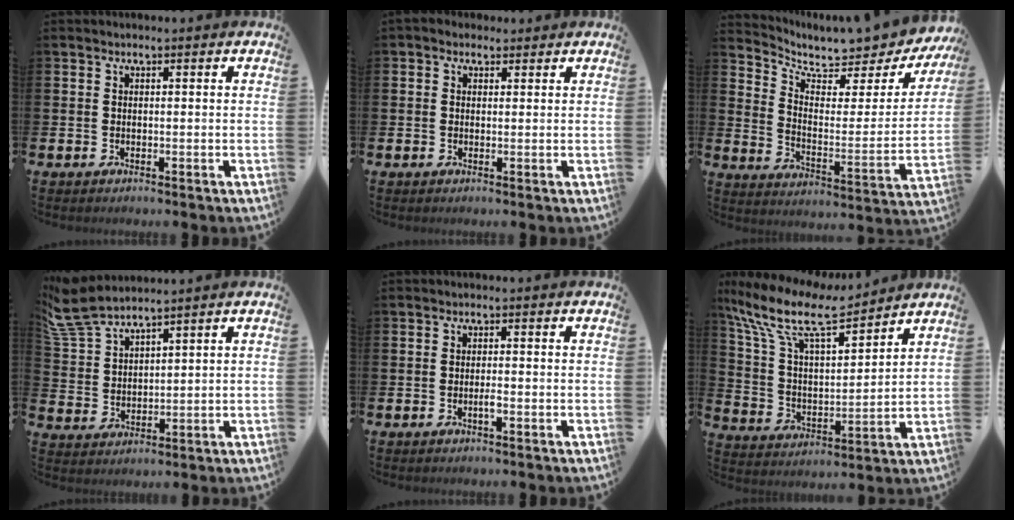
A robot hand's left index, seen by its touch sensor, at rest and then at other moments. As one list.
[{"total": 1.5, "force": [1.0, 1.0, 0.3], "torque": [0.002, 0.006, 0.016]}, {"total": 7.2, "force": [6.9, 1.7, 1.5], "torque": [-0.060, -0.058, 0.115]}, {"total": 6.4, "force": [6.0, 1.2, 2.0], "torque": [-0.067, -0.018, 0.112]}, {"total": 1.1, "force": [-0.4, 0.2, 1.0], "torque": [-0.023, 0.000, -0.007]}, {"total": 11.5, "force": [9.6, 3.2, 5.4], "torque": [-0.148, -0.050, 0.170]}]